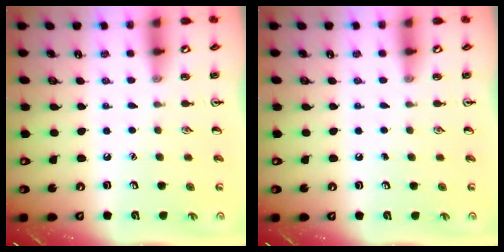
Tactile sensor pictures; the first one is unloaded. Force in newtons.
{"total": 0.0}